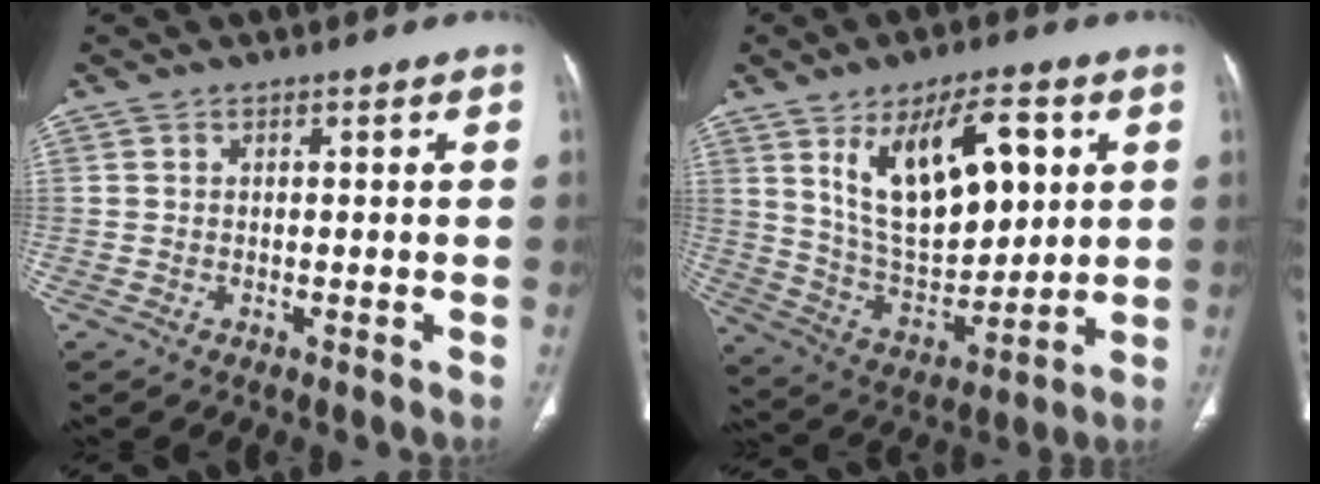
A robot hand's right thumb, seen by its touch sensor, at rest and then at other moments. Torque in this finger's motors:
{"motor_torque": [1.60, 2.90, 0.24, 0.23, 0.33]}